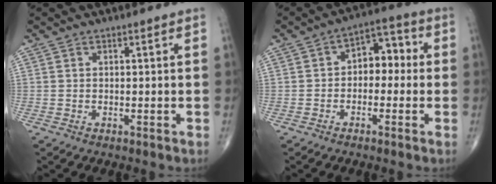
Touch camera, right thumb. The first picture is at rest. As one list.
[{"total": 7.2, "force": [-0.2, 4.9, 5.2], "torque": [-0.036, 0.032, -0.019]}]